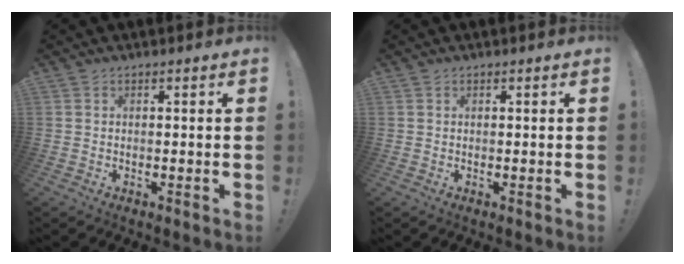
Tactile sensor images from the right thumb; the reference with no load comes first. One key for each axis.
{"total": 0.0}